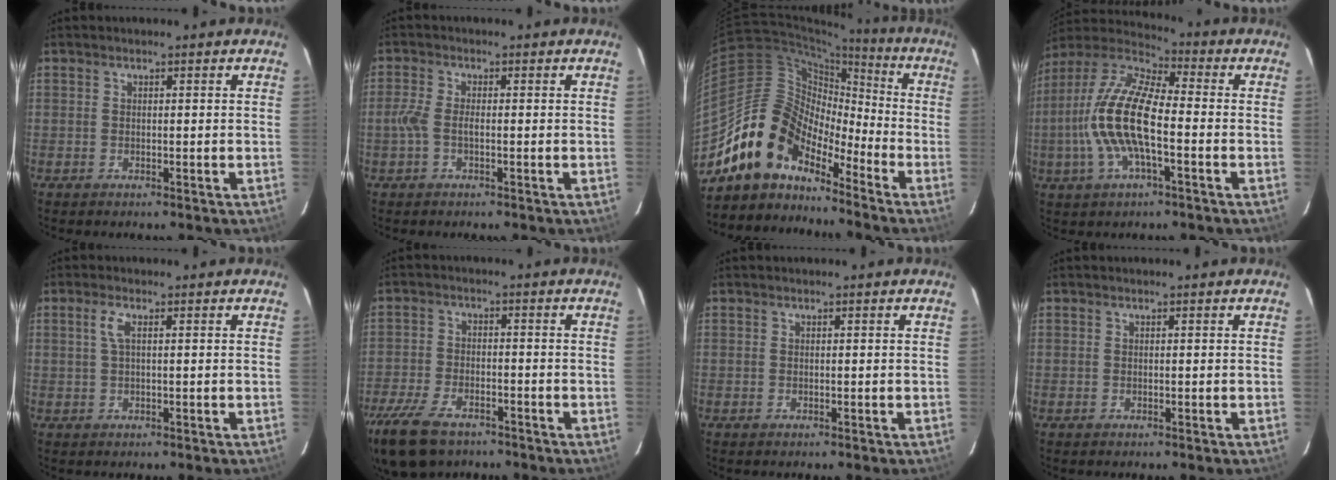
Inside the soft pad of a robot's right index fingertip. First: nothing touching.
{"total": 3.5, "force": [-0.8, 1.2, 3.2], "torque": [-0.074, 0.003, -0.016]}
{"total": 13.8, "force": [-11.1, 6.7, 4.6], "torque": [-0.083, 0.030, -0.219]}
{"total": 16.5, "force": [-2.8, 5.6, 15.2], "torque": [-0.307, 0.004, -0.064]}
{"total": 2.2, "force": [0.5, 0.3, 2.1], "torque": [-0.044, 0.004, 0.009]}
{"total": 14.3, "force": [-10.0, 7.0, 7.5], "torque": [-0.192, -0.031, -0.182]}
{"total": 0.0}
{"total": 0.0}